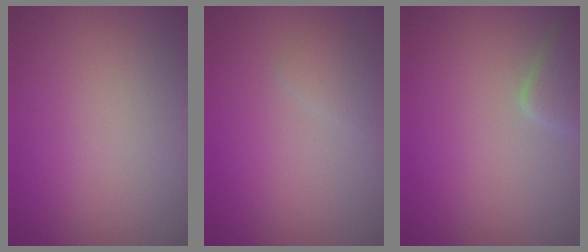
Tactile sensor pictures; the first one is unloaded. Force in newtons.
{"total": 1.2, "press": 1.2, "slide": 0.1}
{"total": 2.5, "press": 2.5, "slide": 0.3}